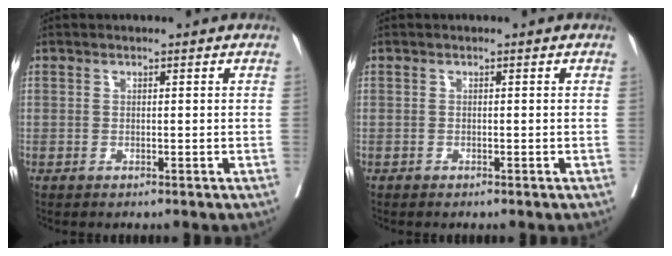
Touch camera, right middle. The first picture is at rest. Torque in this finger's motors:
{"motor_torque": [-0.04, -0.05, -0.05, -0.01]}